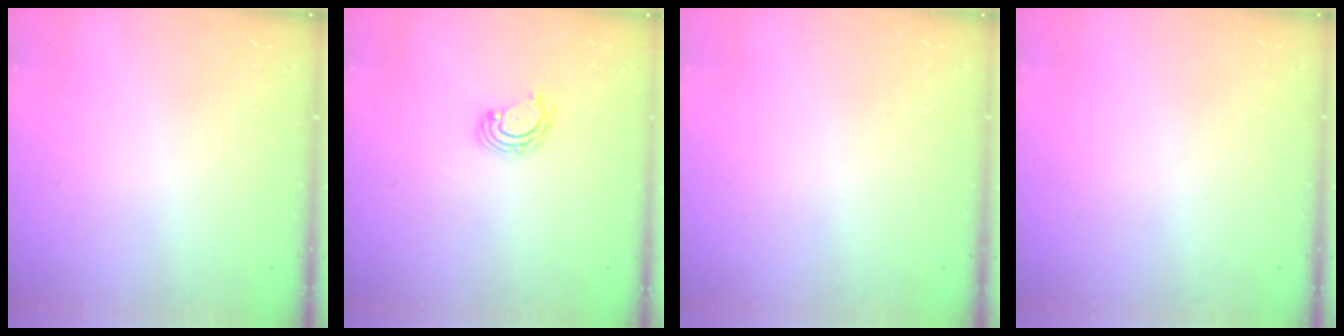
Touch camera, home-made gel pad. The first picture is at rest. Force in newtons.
{"total": 2.8, "press": 2.8, "slide": 0.3}
{"total": 0.0}
{"total": 0.0}